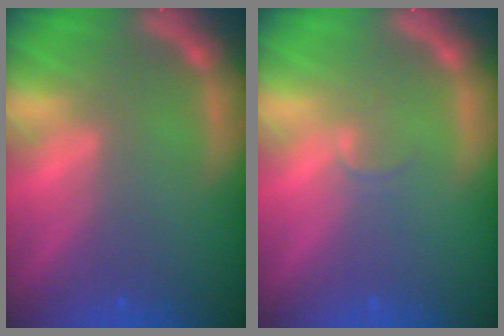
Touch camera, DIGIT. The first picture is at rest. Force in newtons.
{"total": 1.0}